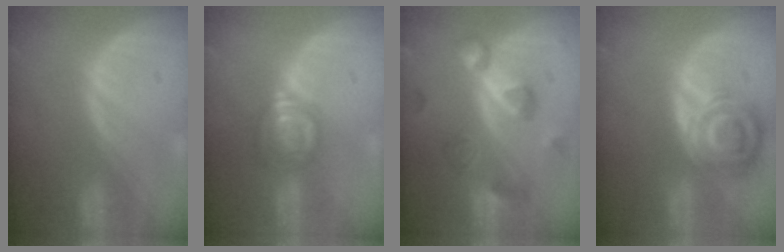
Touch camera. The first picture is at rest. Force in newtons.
{"total": 6.5, "press": 5.8, "slide": 3.0}
{"total": 9.5, "press": 8.4, "slide": 4.5}
{"total": 8.4, "press": 7.4, "slide": 3.9}